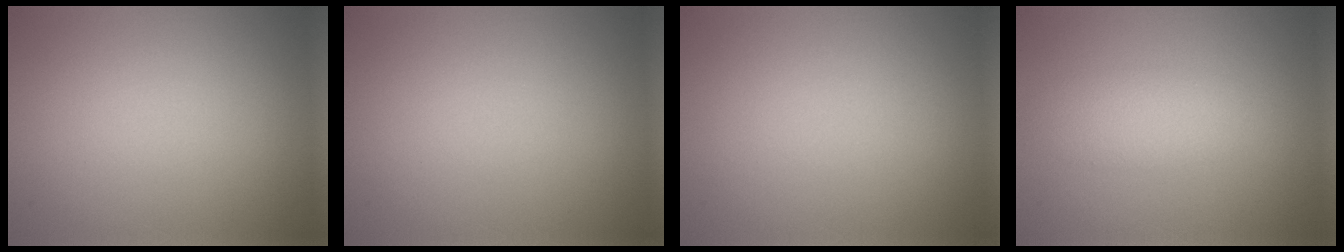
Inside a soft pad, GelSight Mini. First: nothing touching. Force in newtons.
{"total": 0.0}
{"total": 0.0}
{"total": 2.5, "press": 2.5, "slide": 0.0}